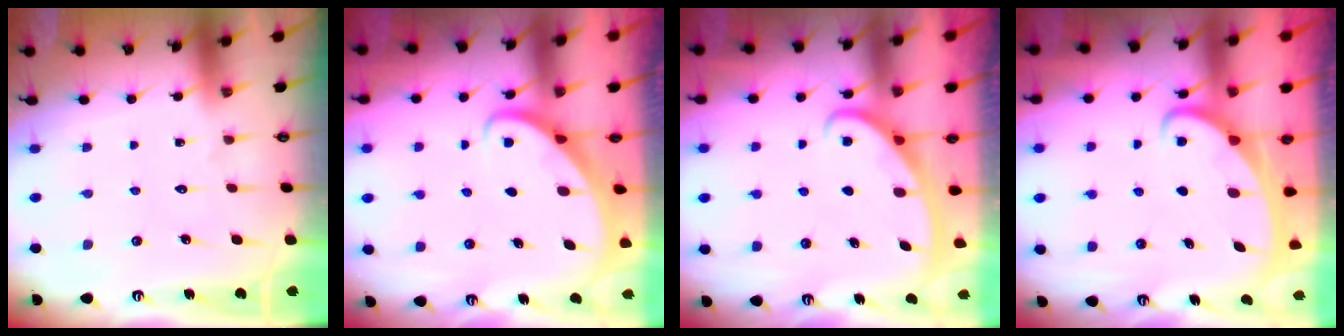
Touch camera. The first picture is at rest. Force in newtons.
{"total": 2.7, "press": 2.7, "slide": 0.2}
{"total": 2.8, "press": 2.8, "slide": 0.4}
{"total": 2.2, "press": 2.2, "slide": 0.3}